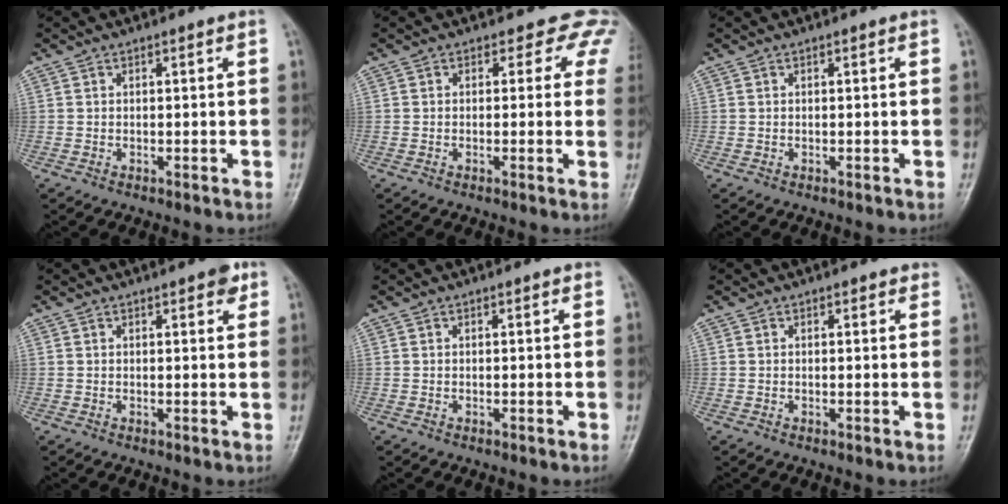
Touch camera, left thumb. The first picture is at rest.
{"total": 4.5, "force": [3.2, 3.2, 0.7], "torque": [0.029, -0.009, 0.005]}
{"total": 0.0}
{"total": 2.7, "force": [1.5, 1.1, 2.0], "torque": [-0.015, -0.003, 0.014]}
{"total": 0.0}
{"total": 0.8, "force": [0.5, 0.5, 0.3], "torque": [0.005, -0.002, 0.001]}